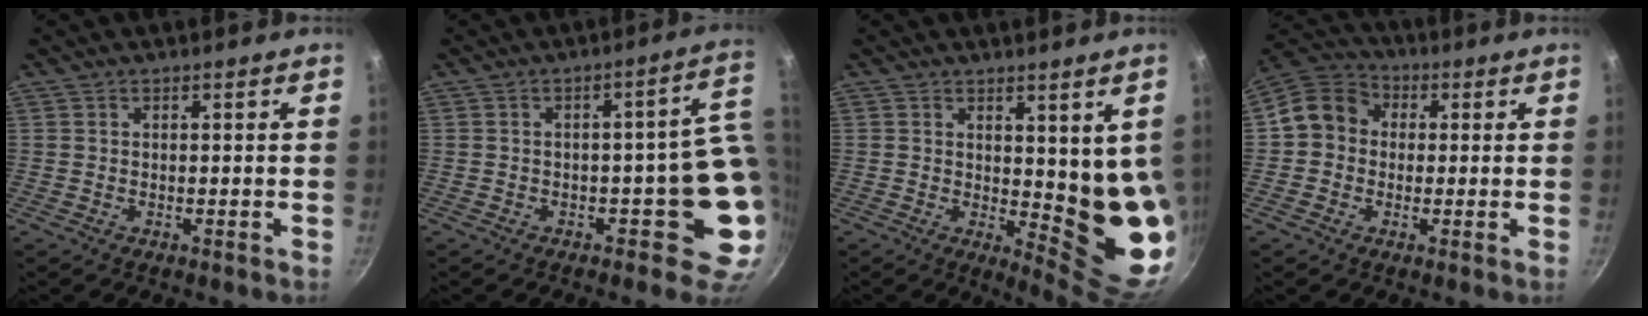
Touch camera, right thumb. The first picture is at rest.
{"total": 9.0, "force": [-0.2, 4.5, 7.8], "torque": [-0.032, 0.014, 0.000]}
{"total": 10.7, "force": [2.4, 4.1, 9.5], "torque": [-0.090, -0.042, 0.040]}
{"total": 9.3, "force": [0.3, 8.2, 4.3], "torque": [-0.044, 0.027, -0.020]}